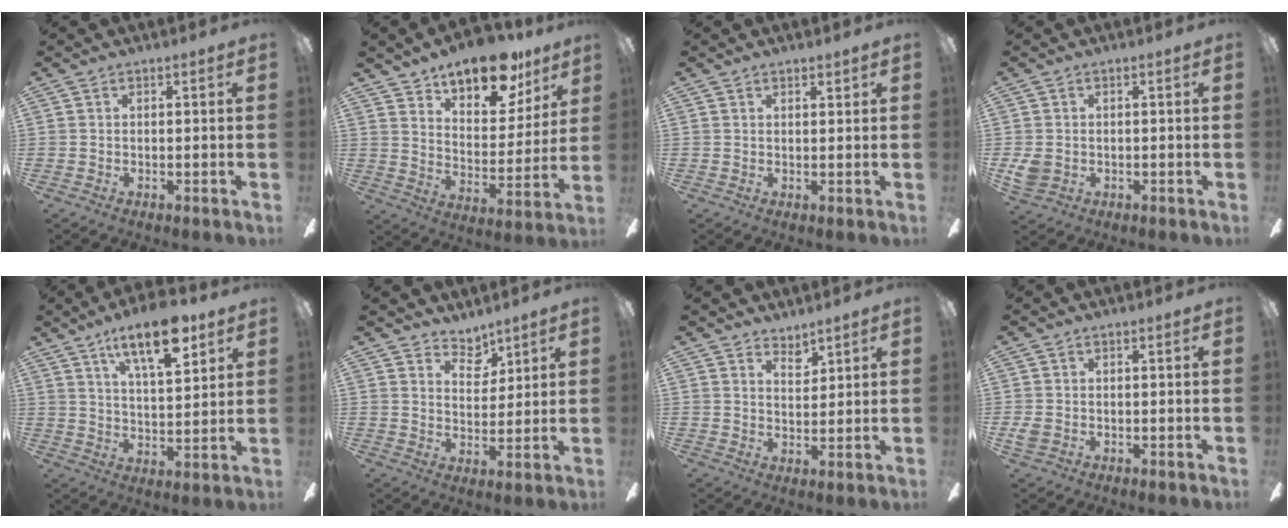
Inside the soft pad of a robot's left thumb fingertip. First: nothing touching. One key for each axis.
{"total": 16.1, "fx": 12.5, "fy": 6.1, "fz": 8.1, "tx": -0.122, "ty": -0.071, "tz": 0.215}
{"total": 1.4, "fx": 1.3, "fy": 0.3, "fz": 0.5, "tx": -0.003, "ty": -0.005, "tz": 0.022}
{"total": 3.3, "fx": -0.2, "fy": 2.6, "fz": 1.9, "tx": -0.040, "ty": 0.005, "tz": -0.003}
{"total": 14.5, "fx": 9.2, "fy": 5.1, "fz": 10.1, "tx": -0.161, "ty": -0.036, "tz": 0.153}
{"total": 5.5, "fx": 4.6, "fy": 2.6, "fz": 1.4, "tx": -0.018, "ty": -0.026, "tz": 0.083}
{"total": 4.0, "fx": 3.6, "fy": 1.4, "fz": 1.0, "tx": -0.004, "ty": -0.023, "tz": 0.062}
{"total": 2.0, "fx": -0.5, "fy": 1.4, "fz": 1.2, "tx": -0.029, "ty": 0.001, "tz": -0.011}